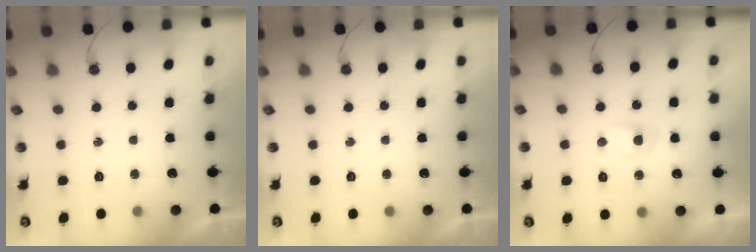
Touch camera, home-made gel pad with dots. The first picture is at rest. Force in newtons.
{"total": 0.0}
{"total": 2.5, "press": 2.5, "slide": 0.4}